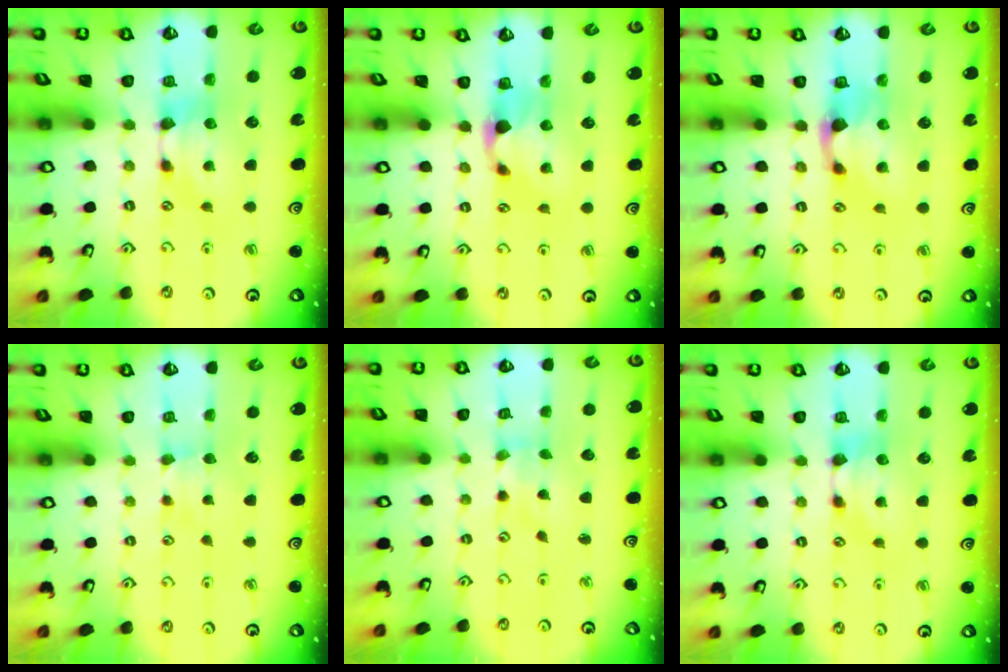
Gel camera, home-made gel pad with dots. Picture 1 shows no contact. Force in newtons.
{"total": 1.4, "press": 0.6, "slide": 1.3}
{"total": 1.7, "press": 1.3, "slide": 1.1}
{"total": 2.4, "press": 2.4, "slide": 0.6}
{"total": 2.4, "press": 2.2, "slide": 1.0}
{"total": 0.0}